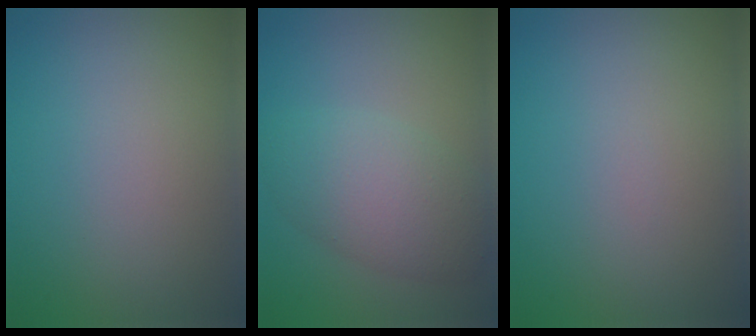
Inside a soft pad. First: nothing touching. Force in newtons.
{"total": 5.3, "press": 5.3, "slide": 0.2}
{"total": 0.0}